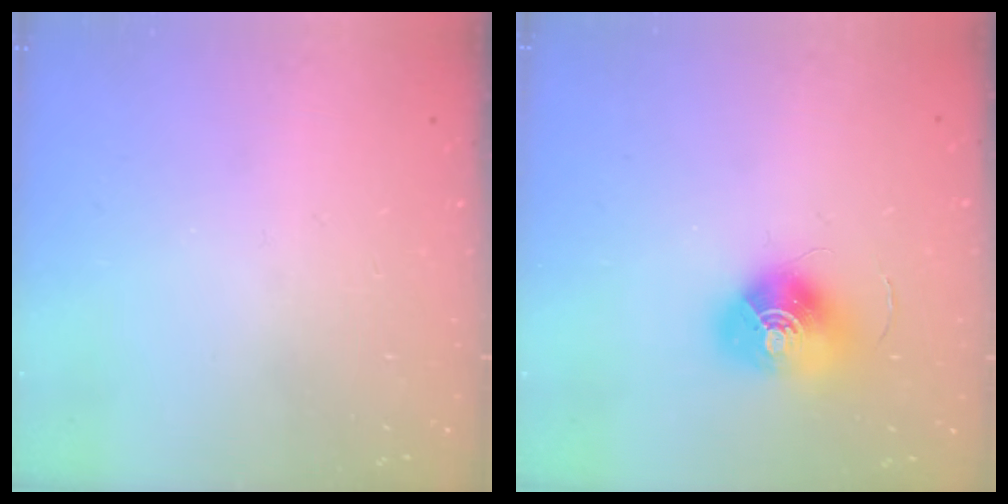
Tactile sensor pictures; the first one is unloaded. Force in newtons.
{"total": 13.5, "press": 13.5, "slide": 0.6}